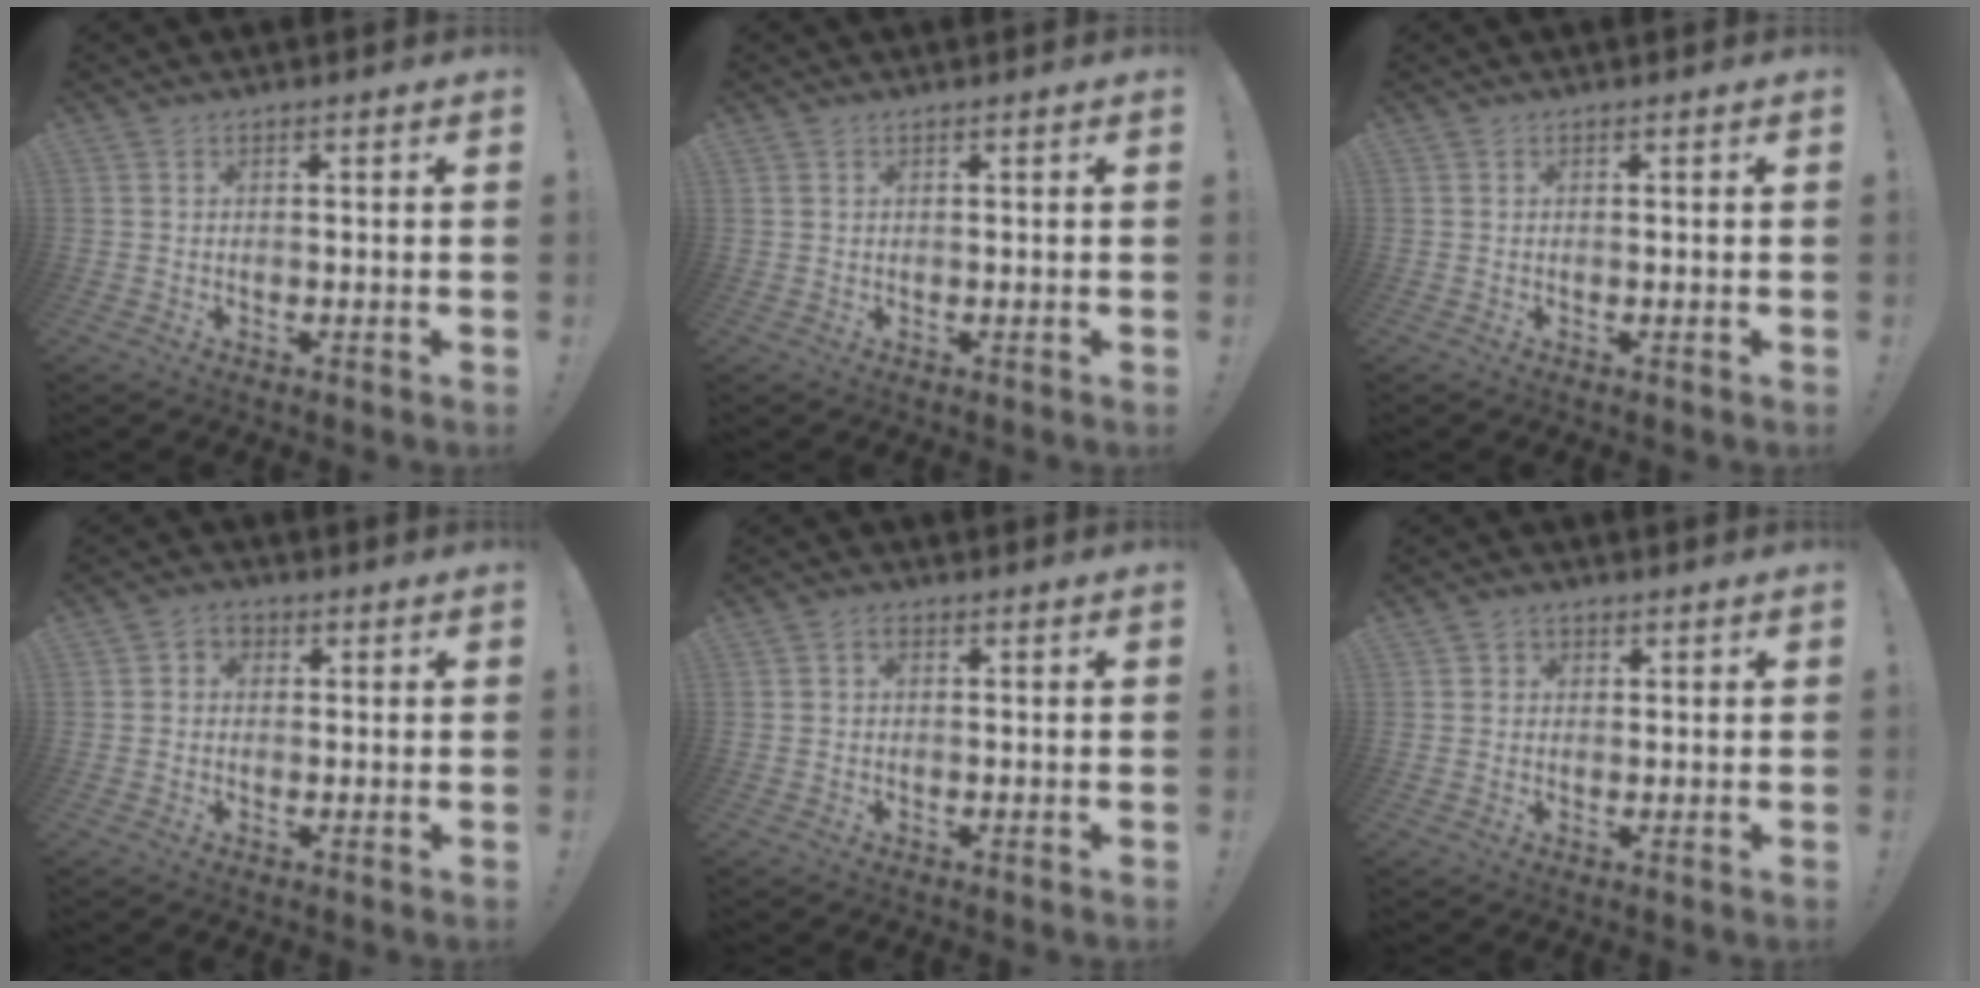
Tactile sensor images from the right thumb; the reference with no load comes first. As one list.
[{"total": 0.7, "force": [0.6, 0.3, 0.4], "torque": [-0.001, -0.002, 0.010]}, {"total": 0.0}, {"total": 3.0, "force": [0.1, 2.7, 1.3], "torque": [-0.017, 0.004, 0.003]}, {"total": 1.4, "force": [0.0, 1.1, 0.8], "torque": [-0.015, 0.006, 0.000]}, {"total": 2.1, "force": [0.7, 1.9, 0.6], "torque": [0.001, -0.003, 0.009]}]